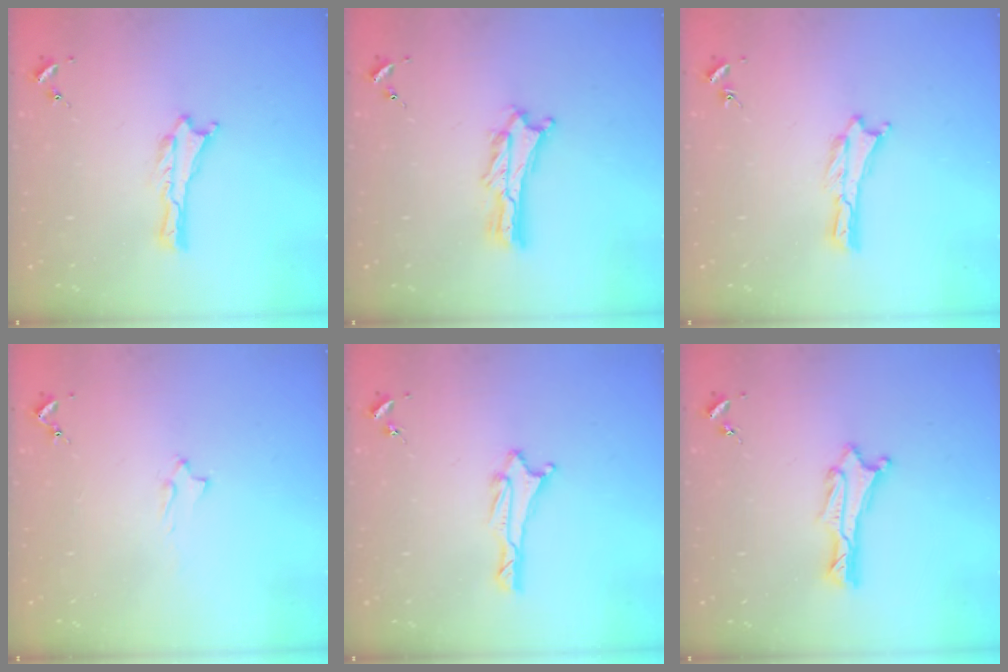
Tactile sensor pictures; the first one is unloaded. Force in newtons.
{"total": 2.7, "press": 2.7, "slide": 0.3}
{"total": 0.0}
{"total": 2.0, "press": 2.0, "slide": 0.4}
{"total": 1.3, "press": 1.3, "slide": 0.1}
{"total": 0.9, "press": 0.8, "slide": 0.1}